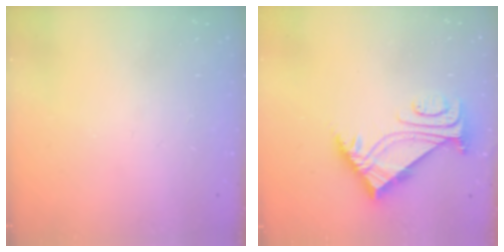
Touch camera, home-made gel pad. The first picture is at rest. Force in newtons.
{"total": 5.6, "press": 5.5, "slide": 1.0}